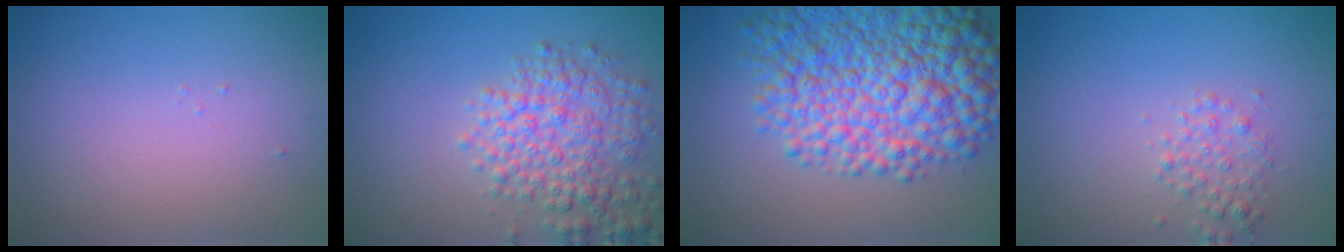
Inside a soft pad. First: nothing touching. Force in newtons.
{"total": 5.1, "press": 5.1, "slide": 0.2}
{"total": 11.1, "press": 11.1, "slide": 0.3}
{"total": 1.8, "press": 1.8, "slide": 0.0}